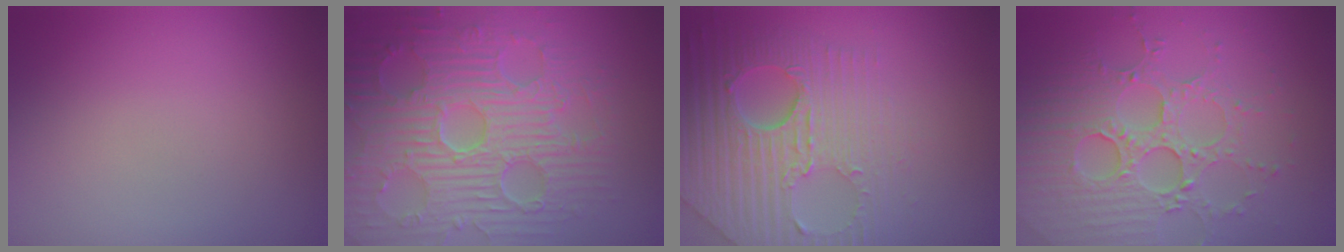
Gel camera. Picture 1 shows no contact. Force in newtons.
{"total": 9.4, "press": 6.9, "slide": 6.4}
{"total": 7.2, "press": 5.7, "slide": 4.5}
{"total": 6.0, "press": 5.0, "slide": 3.4}